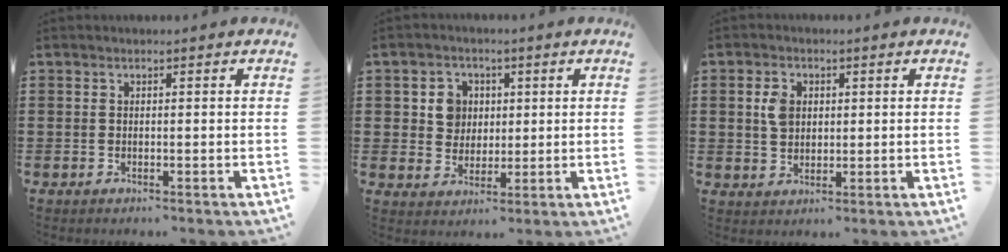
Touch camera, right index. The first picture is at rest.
{"total": 5.0, "force": [1.1, 4.6, 1.5], "torque": [-0.051, 0.015, 0.017]}
{"total": 3.8, "force": [0.8, 2.8, 2.4], "torque": [-0.056, 0.011, 0.014]}